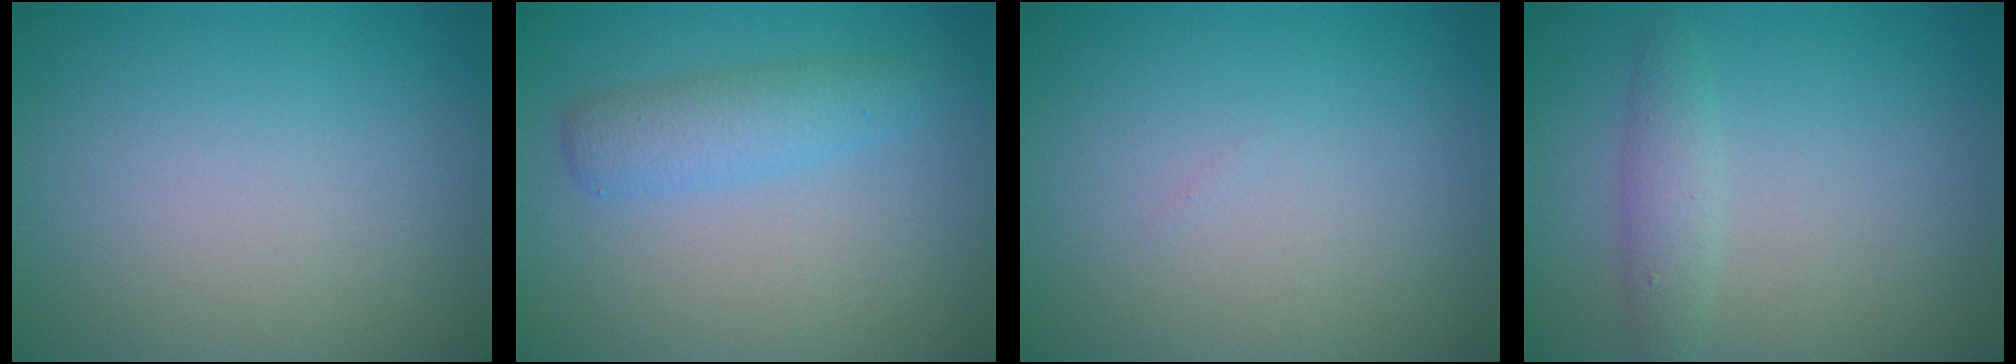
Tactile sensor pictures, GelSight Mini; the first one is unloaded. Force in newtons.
{"total": 2.9, "press": 2.9, "slide": 0.1}
{"total": 0.0}
{"total": 1.9, "press": 1.9, "slide": 0.1}